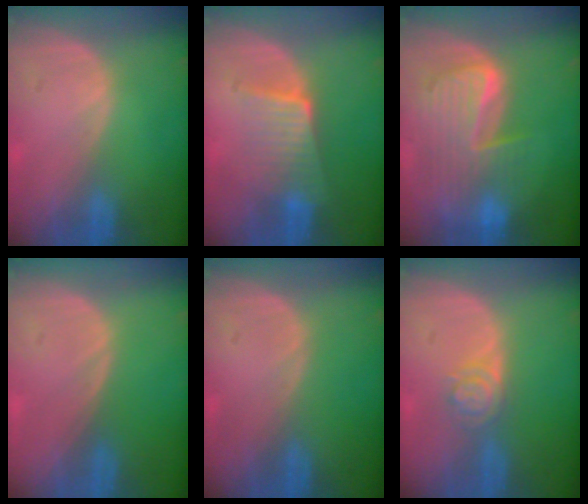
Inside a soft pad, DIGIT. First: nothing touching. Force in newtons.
{"total": 6.5, "press": 5.6, "slide": 3.2}
{"total": 9.9, "press": 8.6, "slide": 5.0}
{"total": 0.0}
{"total": 0.0}
{"total": 3.9, "press": 3.5, "slide": 1.8}